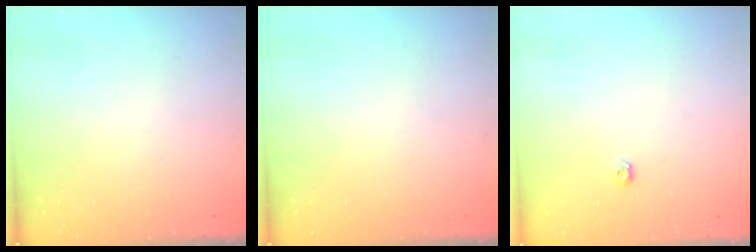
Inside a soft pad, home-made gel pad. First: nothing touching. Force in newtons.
{"total": 0.0}
{"total": 4.7, "press": 4.7, "slide": 0.8}